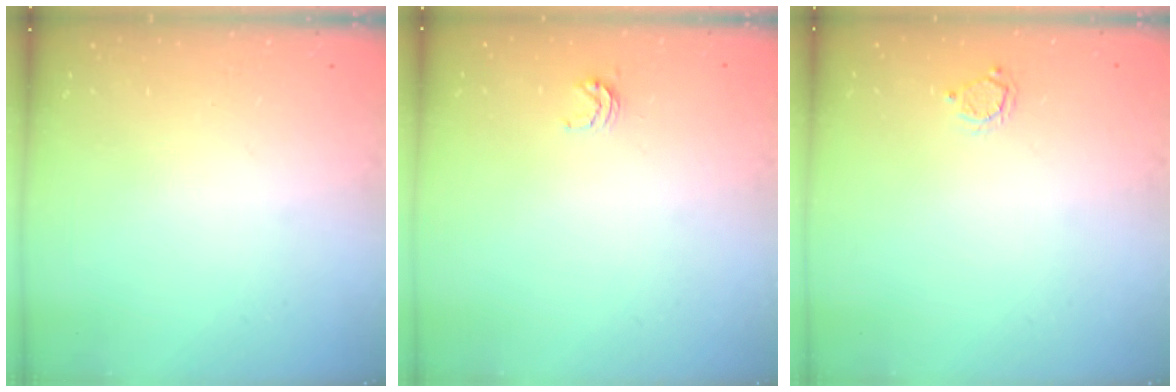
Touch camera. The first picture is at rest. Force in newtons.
{"total": 3.3, "press": 3.3, "slide": 0.3}
{"total": 2.8, "press": 2.8, "slide": 0.3}